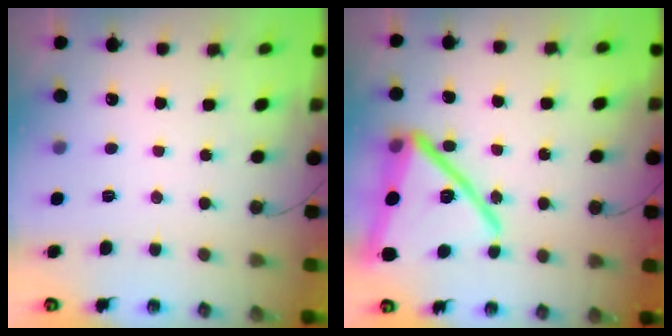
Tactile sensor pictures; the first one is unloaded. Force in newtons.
{"total": 24.8, "press": 24.7, "slide": 2.2}